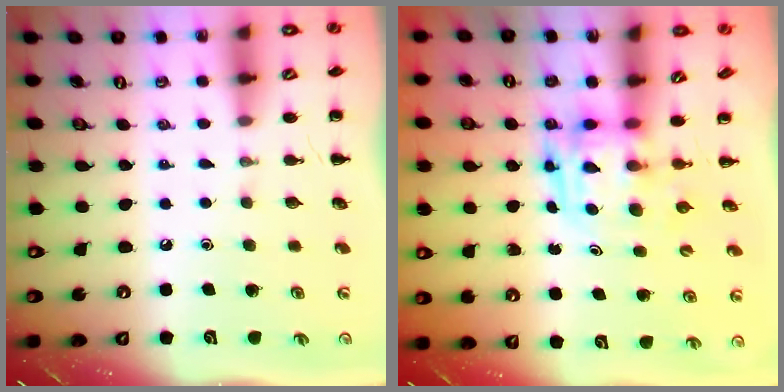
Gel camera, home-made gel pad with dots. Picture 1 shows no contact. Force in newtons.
{"total": 3.8, "press": 3.7, "slide": 0.7}